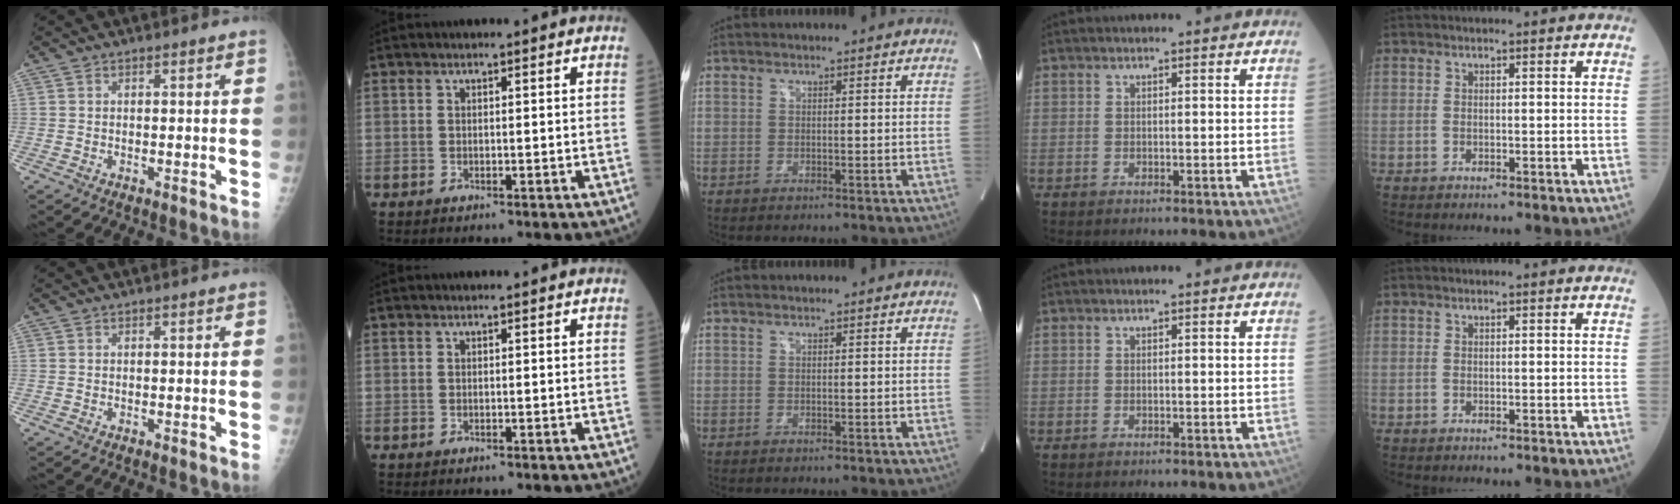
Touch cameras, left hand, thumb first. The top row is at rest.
{}